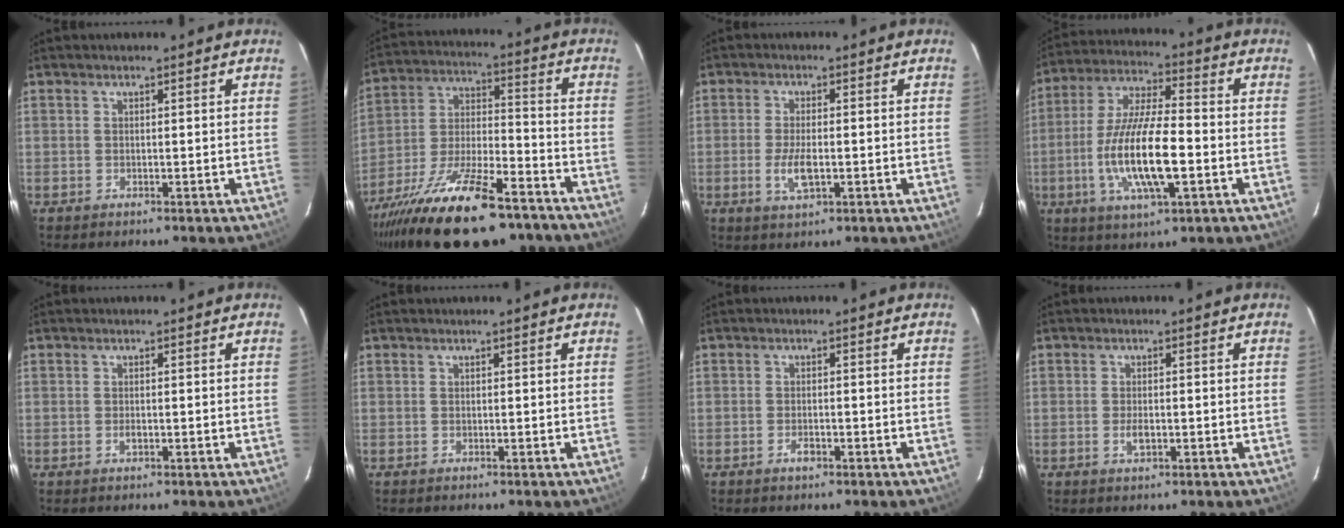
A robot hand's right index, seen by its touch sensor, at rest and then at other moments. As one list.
[{"total": 26.0, "force": [-18.5, 8.8, 16.0], "torque": [-0.307, -0.035, -0.292]}, {"total": 5.2, "force": [-1.3, 1.9, 4.6], "torque": [-0.098, -0.007, -0.023]}, {"total": 15.6, "force": [-3.9, 4.0, 14.5], "torque": [-0.294, -0.008, -0.074]}, {"total": 1.1, "force": [-0.3, 0.6, 0.8], "torque": [-0.016, 0.000, -0.004]}, {"total": 0.0}, {"total": 1.8, "force": [-1.0, 0.9, 1.2], "torque": [-0.026, 0.000, -0.018]}, {"total": 2.4, "force": [-0.6, 1.2, 2.0], "torque": [-0.038, -0.003, -0.010]}]